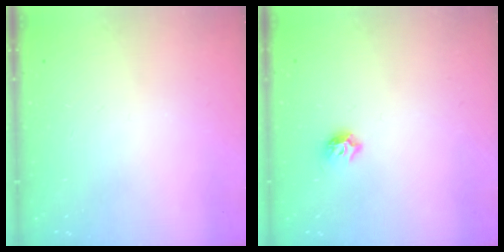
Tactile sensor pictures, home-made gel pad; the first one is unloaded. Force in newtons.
{"total": 4.4, "press": 4.3, "slide": 0.9}